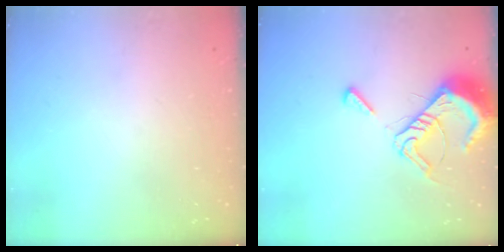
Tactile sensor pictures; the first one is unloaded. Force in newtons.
{"total": 11.5, "press": 11.4, "slide": 1.2}